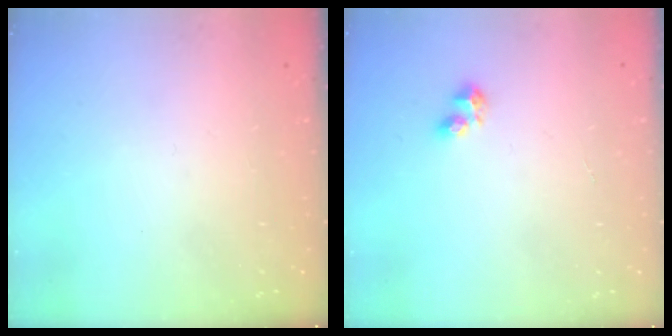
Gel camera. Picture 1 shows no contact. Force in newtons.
{"total": 3.3, "press": 3.3, "slide": 0.7}